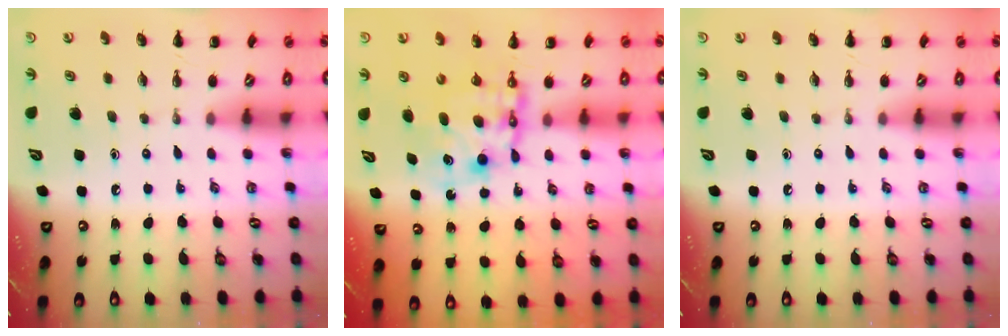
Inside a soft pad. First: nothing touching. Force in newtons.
{"total": 9.2, "press": 9.0, "slide": 2.2}
{"total": 0.0}